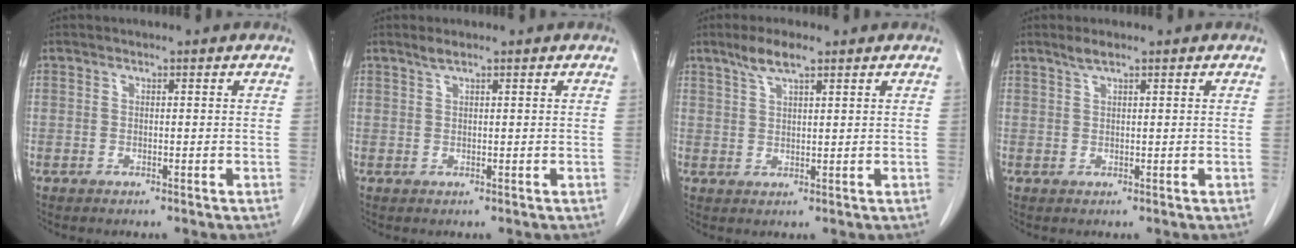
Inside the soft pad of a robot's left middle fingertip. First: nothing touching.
{"total": 1.1, "force": [0.9, -0.1, 0.6], "torque": [-0.017, 0.003, 0.021]}
{"total": 4.2, "force": [3.0, 0.6, 3.0], "torque": [-0.065, 0.006, 0.059]}
{"total": 1.5, "force": [1.2, 0.0, 1.0], "torque": [-0.023, 0.003, 0.026]}